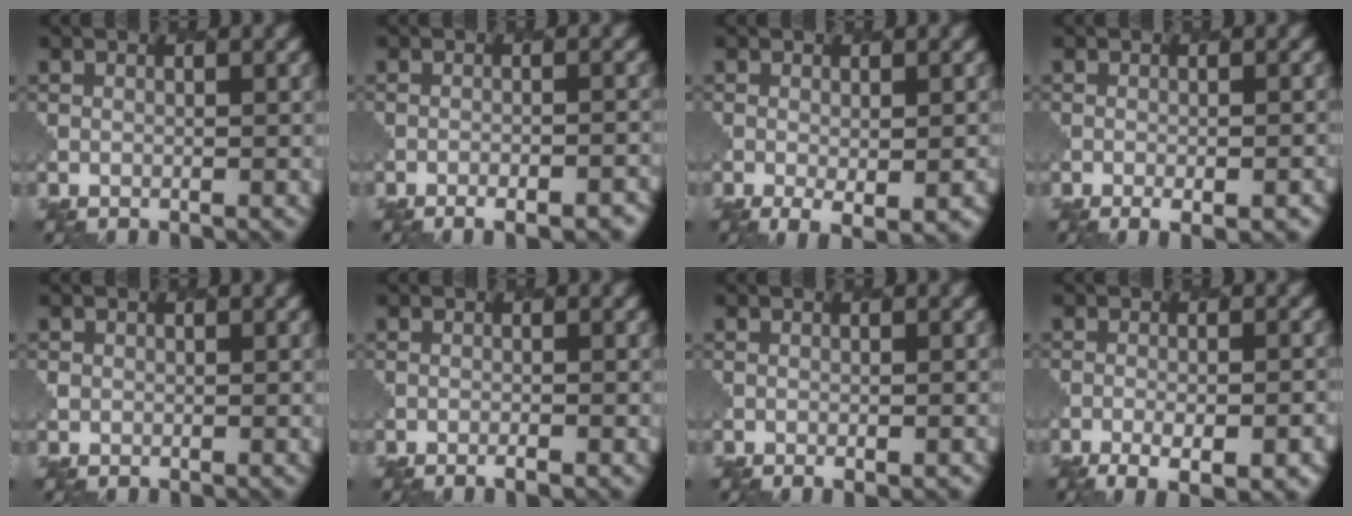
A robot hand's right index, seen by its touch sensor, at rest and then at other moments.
{"total": 5.1, "force": [-3.7, 1.9, 3.0], "torque": [-0.014, 0.009, -0.038]}
{"total": 3.5, "force": [-1.1, 1.2, 3.1], "torque": [-0.046, -0.011, -0.010]}
{"total": 3.6, "force": [-1.7, 1.4, 2.9], "torque": [-0.025, 0.007, -0.010]}
{"total": 0.8, "force": [-0.1, 0.8, -0.1], "torque": [0.000, -0.003, -0.005]}
{"total": 1.0, "force": [-0.6, 0.3, 0.8], "torque": [-0.001, 0.005, -0.012]}
{"total": 1.5, "force": [-0.5, 0.5, 1.3], "torque": [-0.005, 0.002, -0.001]}
{"total": 6.7, "force": [-3.5, 2.3, 5.2], "torque": [-0.075, -0.005, -0.035]}